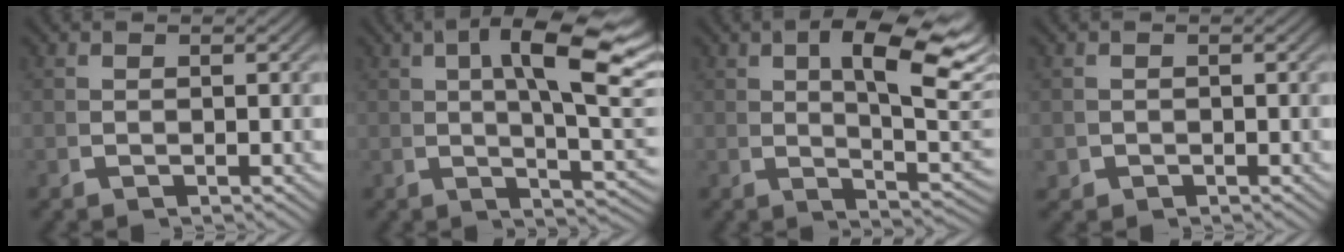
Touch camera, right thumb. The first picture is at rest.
{"total": 9.8, "force": [2.6, 3.3, 8.8], "torque": [-0.114, 0.016, 0.034]}
{"total": 9.5, "force": [2.2, 4.0, 8.4], "torque": [-0.107, 0.002, 0.036]}
{"total": 1.0, "force": [-0.3, 0.9, 0.1], "torque": [-0.006, -0.010, 0.001]}